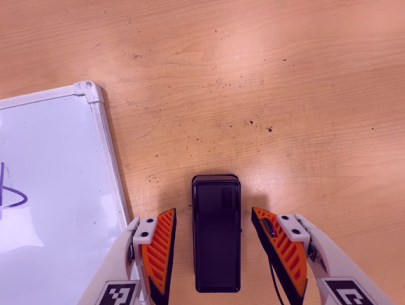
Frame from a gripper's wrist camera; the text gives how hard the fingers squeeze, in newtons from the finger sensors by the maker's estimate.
{"total": 0.0}